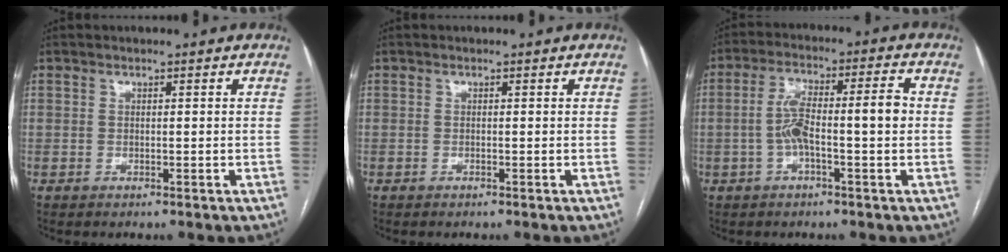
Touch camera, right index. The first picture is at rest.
{"total": 0.0}
{"total": 8.3, "force": [-0.7, 1.4, 8.1], "torque": [-0.148, 0.033, -0.011]}